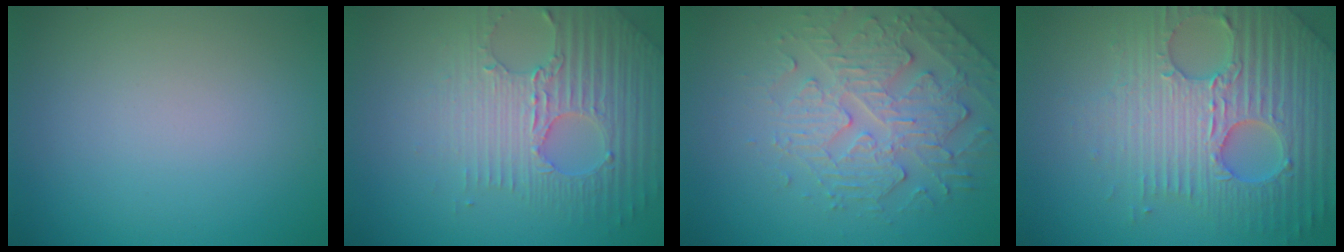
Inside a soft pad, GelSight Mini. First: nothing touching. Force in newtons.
{"total": 4.8, "press": 4.3, "slide": 2.2}
{"total": 4.8, "press": 3.6, "slide": 3.2}
{"total": 7.3, "press": 7.1, "slide": 1.8}